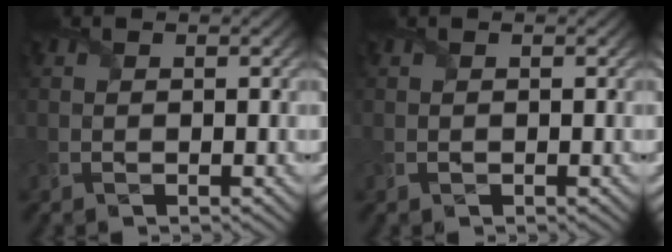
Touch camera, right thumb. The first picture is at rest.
{"total": 0.0}